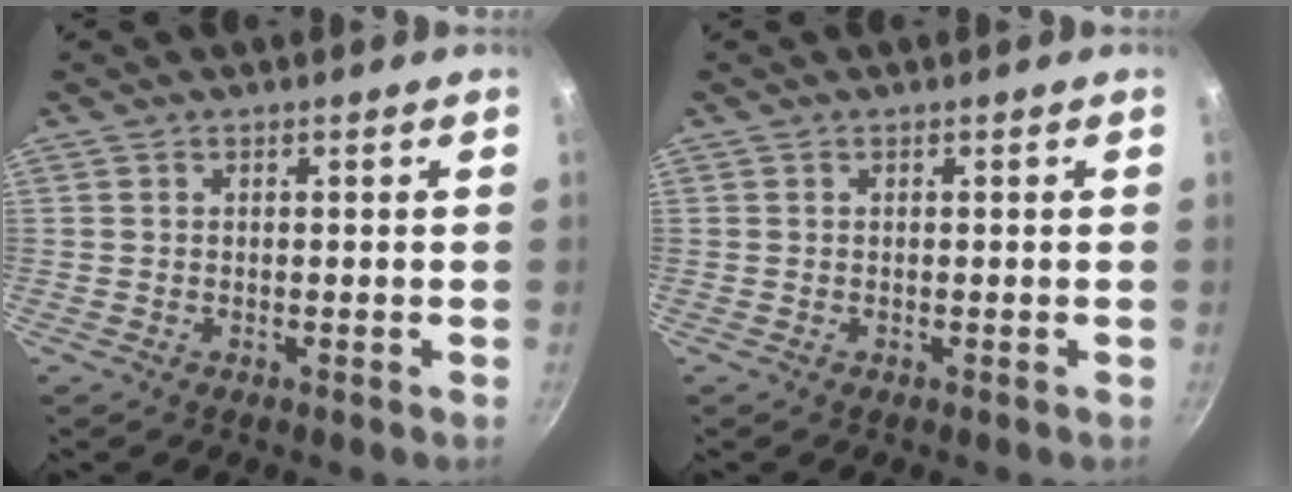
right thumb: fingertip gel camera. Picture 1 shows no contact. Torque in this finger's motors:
{"motor_torque": [0.00, 0.00, -0.05, -0.01, 0.00]}